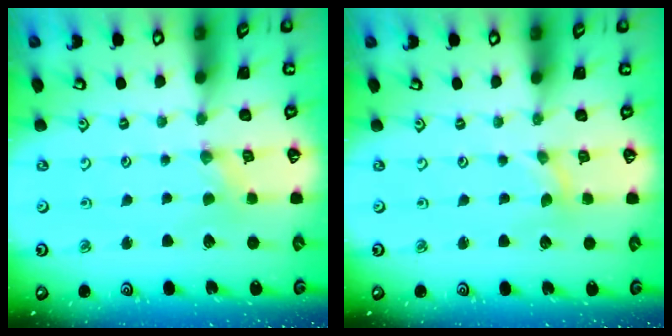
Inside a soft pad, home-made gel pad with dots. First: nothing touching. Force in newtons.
{"total": 0.0}